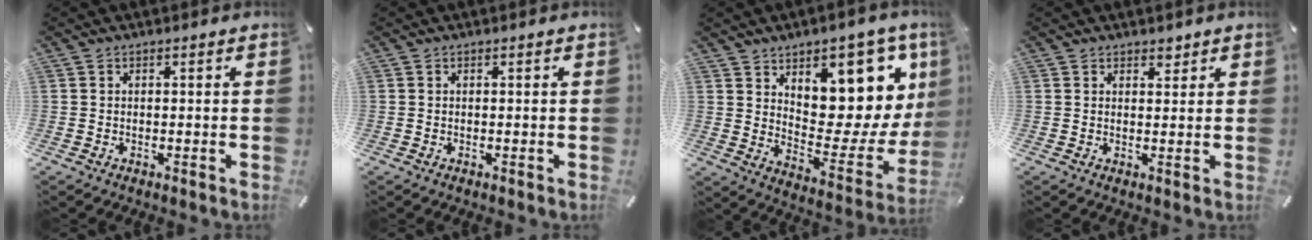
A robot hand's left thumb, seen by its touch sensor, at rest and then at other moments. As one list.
[{"total": 0.0}, {"total": 13.0, "force": [7.3, 8.3, 6.8], "torque": [-0.057, -0.099, 0.124]}, {"total": 1.9, "force": [1.4, 1.3, 0.5], "torque": [0.007, -0.005, 0.022]}]